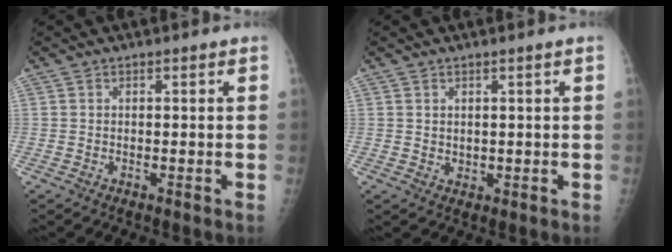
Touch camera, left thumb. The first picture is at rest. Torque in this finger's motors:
{"motor_torque": [-0.36, 0.14, 0.09, -0.08, 0.03]}